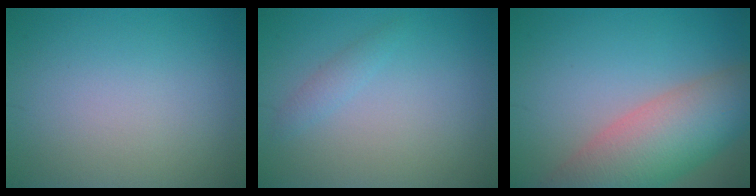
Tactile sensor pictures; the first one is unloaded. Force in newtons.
{"total": 1.1, "press": 1.1, "slide": 0.1}
{"total": 9.1, "press": 9.0, "slide": 0.6}